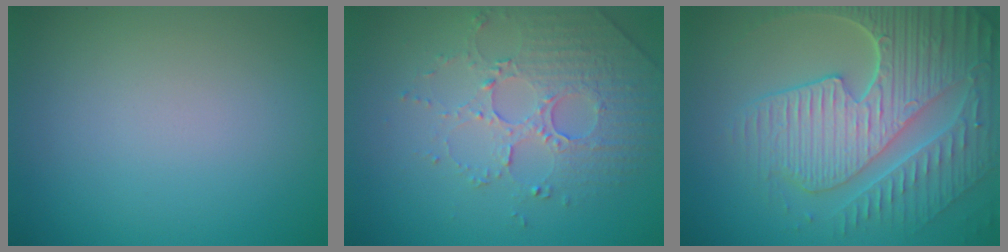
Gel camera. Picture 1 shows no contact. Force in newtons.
{"total": 5.0, "press": 3.5, "slide": 3.6}
{"total": 9.0, "press": 6.4, "slide": 6.3}